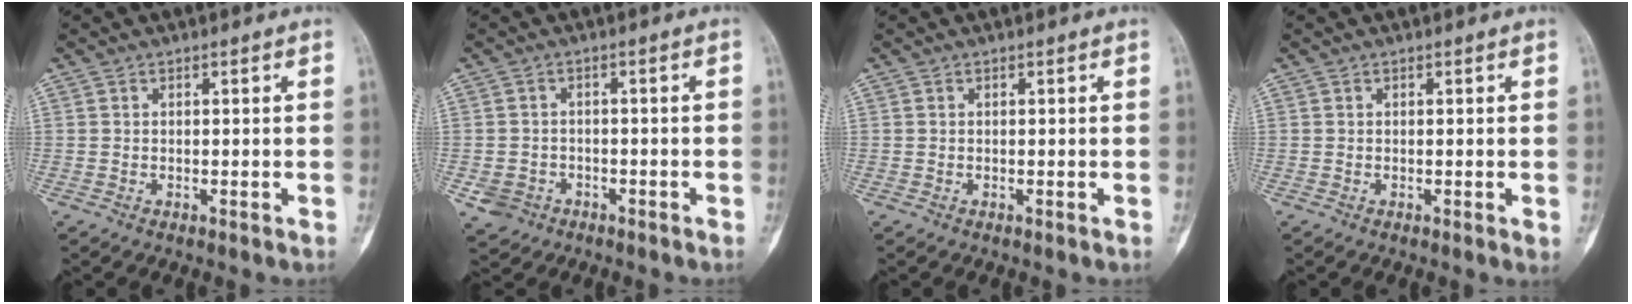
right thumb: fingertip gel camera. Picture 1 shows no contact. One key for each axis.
{"total": 4.0, "fx": -1.9, "fy": 3.4, "fz": 0.9, "tx": -0.010, "ty": 0.016, "tz": -0.030}
{"total": 0.0}
{"total": 0.5, "fx": 0.0, "fy": 0.2, "fz": 0.5, "tx": -0.009, "ty": -0.002, "tz": -0.001}